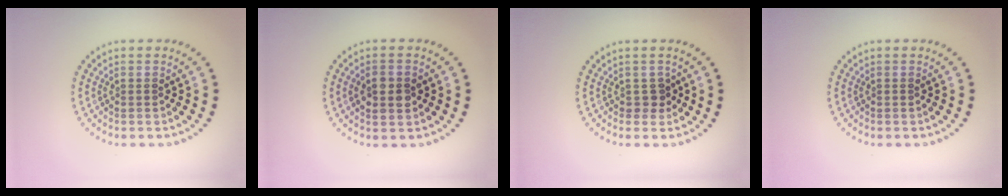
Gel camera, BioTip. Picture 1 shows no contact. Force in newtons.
{"total": 2.9, "press": 2.9, "slide": 0.0}
{"total": 1.3, "press": 1.1, "slide": 0.7}
{"total": 0.0}